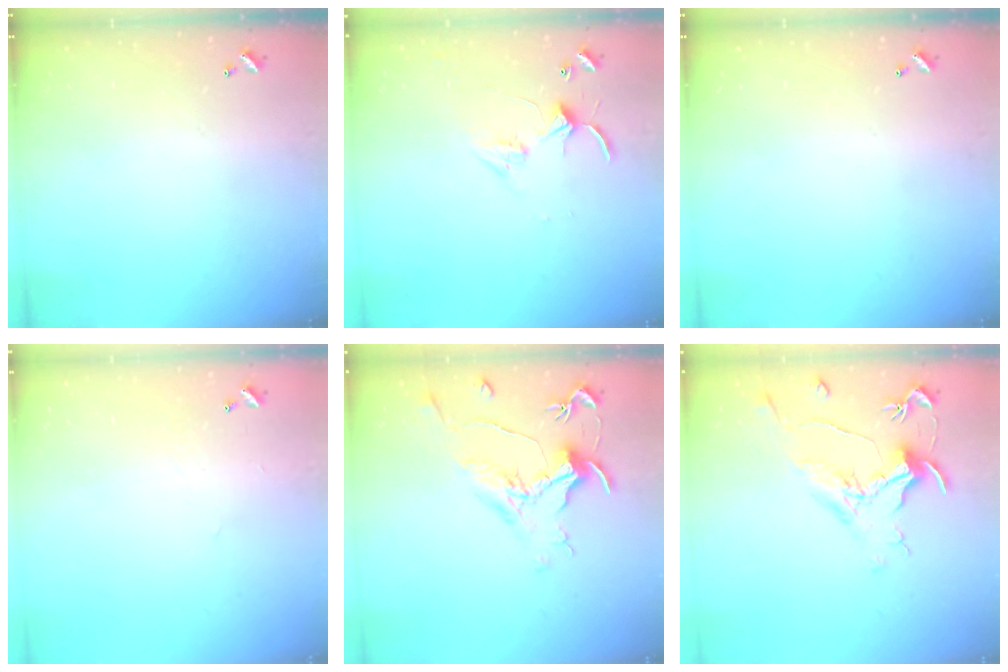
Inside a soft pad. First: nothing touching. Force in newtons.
{"total": 2.8, "press": 2.8, "slide": 0.4}
{"total": 0.0}
{"total": 0.9, "press": 0.7, "slide": 0.4}
{"total": 1.5, "press": 1.2, "slide": 0.9}
{"total": 1.5, "press": 1.2, "slide": 0.9}